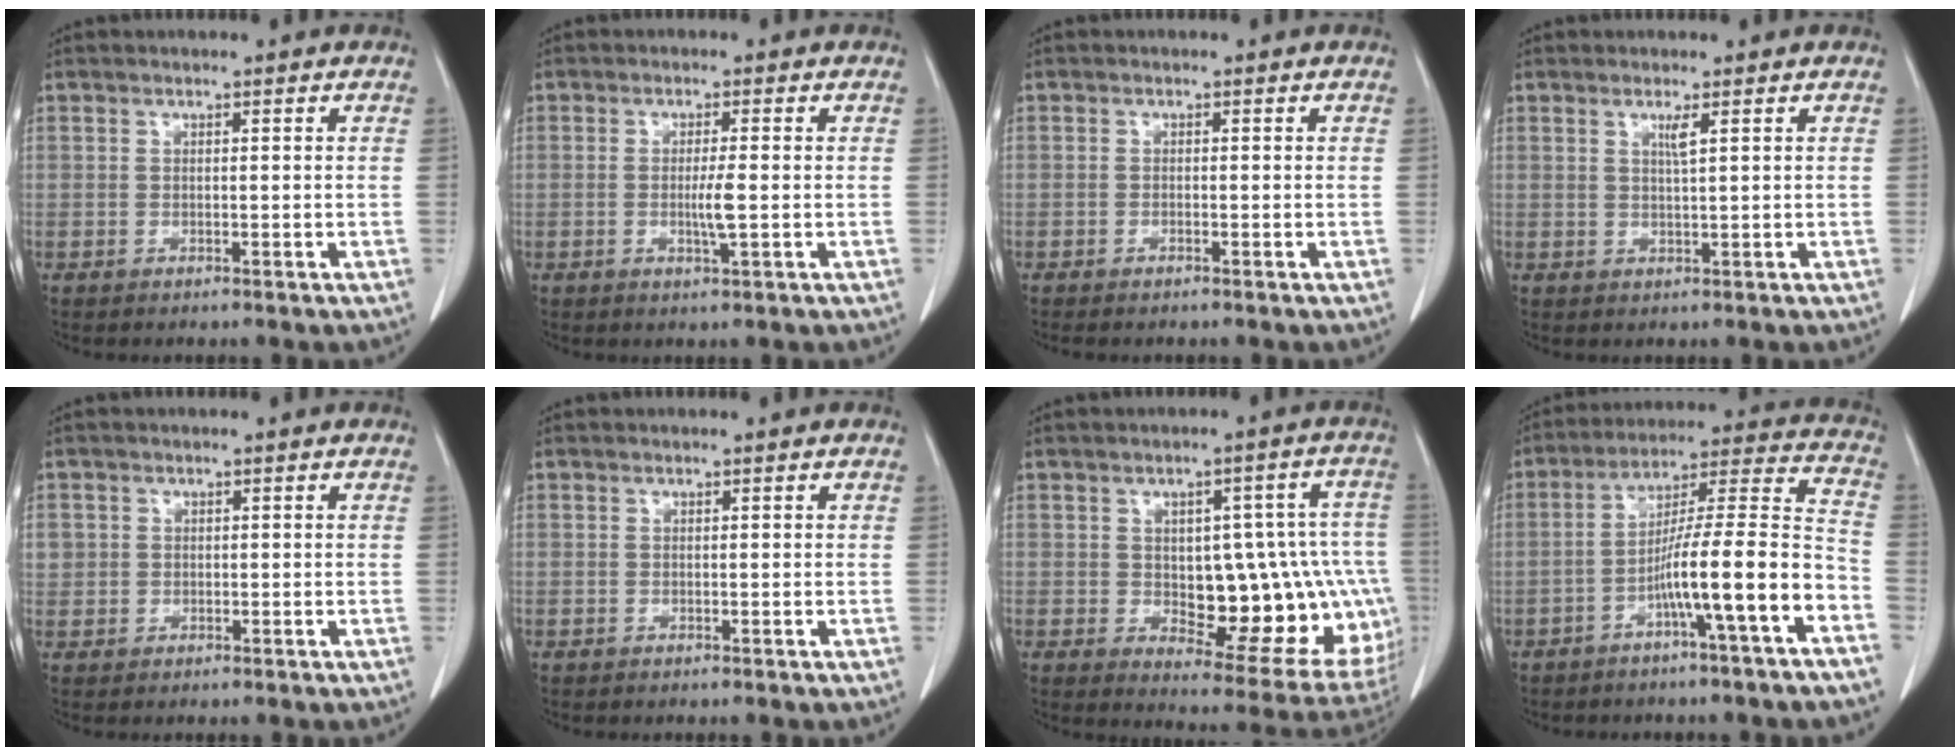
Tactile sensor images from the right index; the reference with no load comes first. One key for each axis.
{"total": 3.1, "fx": -0.4, "fy": 0.0, "fz": 3.0, "tx": -0.059, "ty": -0.006, "tz": -0.007}
{"total": 0.6, "fx": -0.5, "fy": 0.0, "fz": 0.3, "tx": -0.012, "ty": 0.000, "tz": -0.008}
{"total": 1.6, "fx": 0.8, "fy": -0.3, "fz": 1.4, "tx": -0.031, "ty": -0.003, "tz": 0.016}
{"total": 2.3, "fx": 0.5, "fy": 2.2, "fz": 0.4, "tx": 0.002, "ty": 0.005, "tz": 0.010}
{"total": 0.0}
{"total": 18.8, "fx": -1.9, "fy": 8.1, "fz": 16.8, "tx": -0.147, "ty": 0.033, "tz": 0.004}
{"total": 13.9, "fx": -5.9, "fy": -0.3, "fz": 12.6, "tx": -0.203, "ty": 0.020, "tz": -0.099}